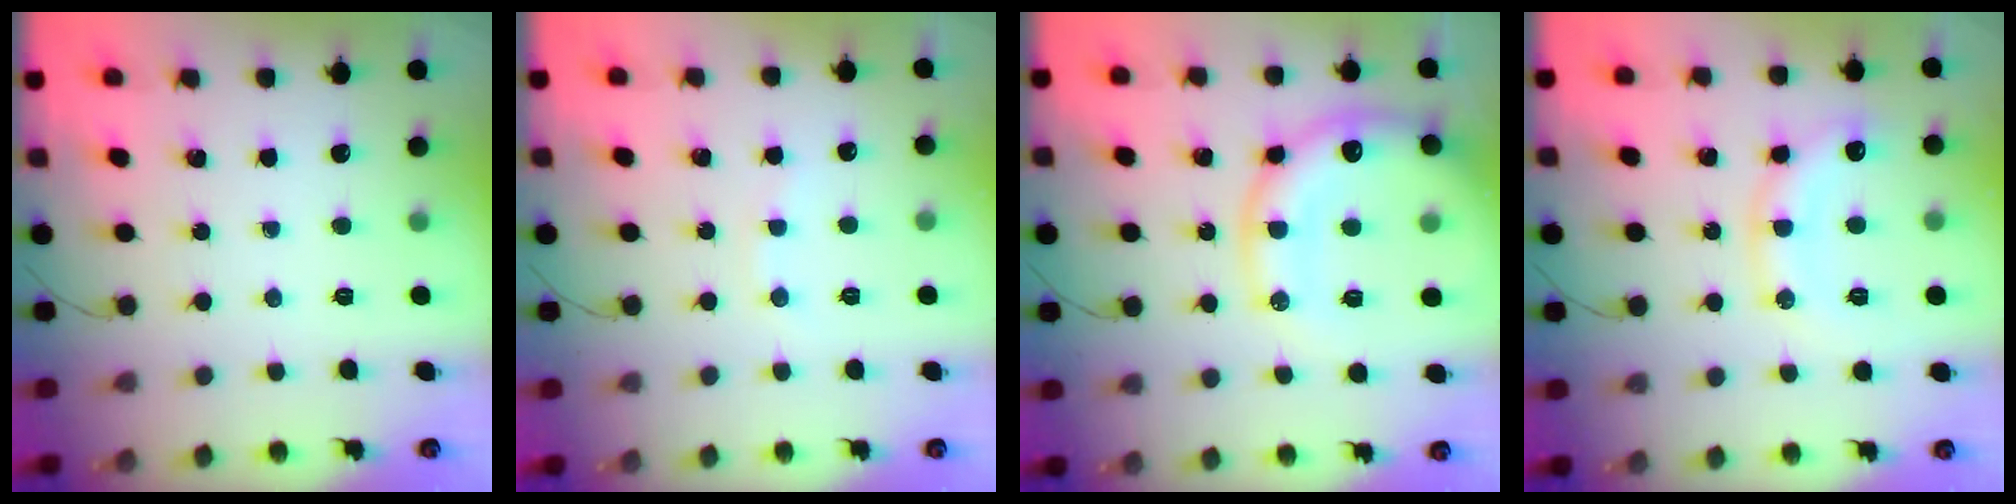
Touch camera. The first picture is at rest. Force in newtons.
{"total": 4.2, "press": 4.0, "slide": 1.2}
{"total": 19.1, "press": 18.7, "slide": 3.7}
{"total": 11.5, "press": 11.5, "slide": 0.6}